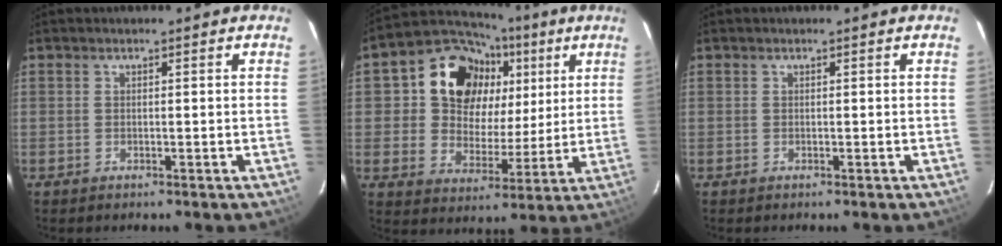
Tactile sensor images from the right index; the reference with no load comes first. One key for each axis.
{"total": 17.3, "fx": 6.1, "fy": 14.1, "fz": 7.8, "tx": -0.182, "ty": 0.050, "tz": 0.105}
{"total": 0.0}